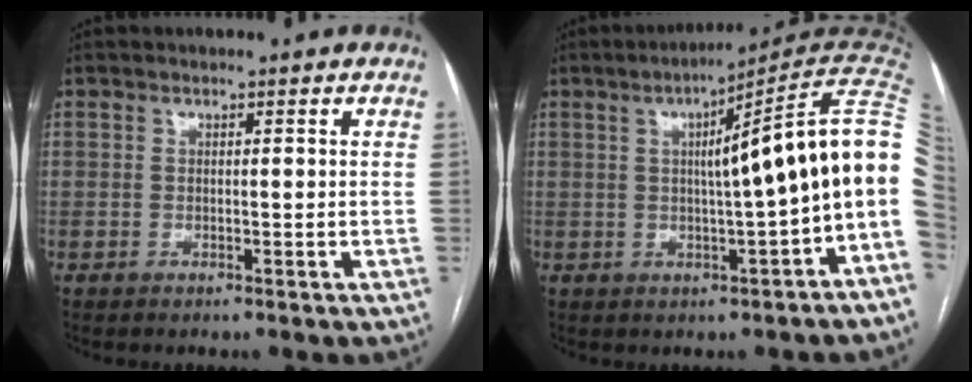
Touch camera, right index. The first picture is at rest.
{"total": 14.8, "force": [1.6, -0.3, 14.7], "torque": [-0.189, 0.033, 0.016]}